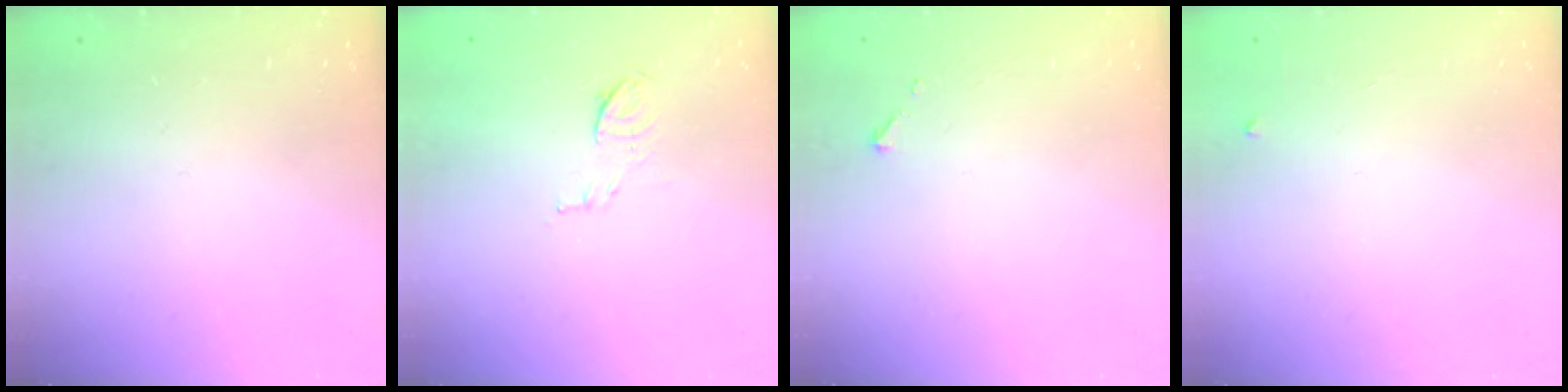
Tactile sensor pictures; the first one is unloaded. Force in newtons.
{"total": 6.5, "press": 6.4, "slide": 1.1}
{"total": 2.6, "press": 2.6, "slide": 0.3}
{"total": 2.3, "press": 2.3, "slide": 0.3}